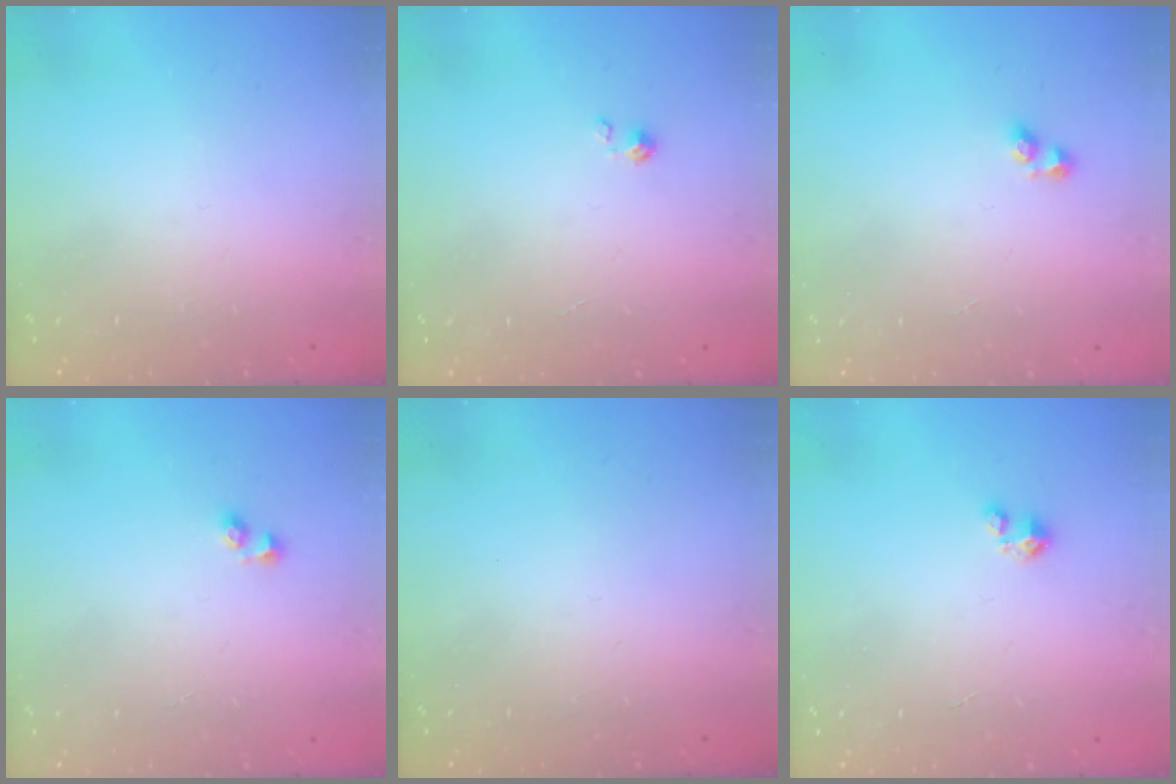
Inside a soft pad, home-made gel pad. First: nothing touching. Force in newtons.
{"total": 0.0}
{"total": 2.5, "press": 2.2, "slide": 1.3}
{"total": 2.6, "press": 2.3, "slide": 1.2}
{"total": 0.0}
{"total": 2.1, "press": 2.1, "slide": 0.2}